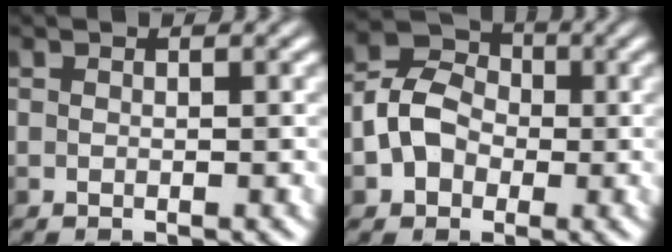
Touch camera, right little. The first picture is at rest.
{"total": 4.8, "force": [-1.8, 3.7, 2.5], "torque": [-0.046, 0.012, -0.044]}